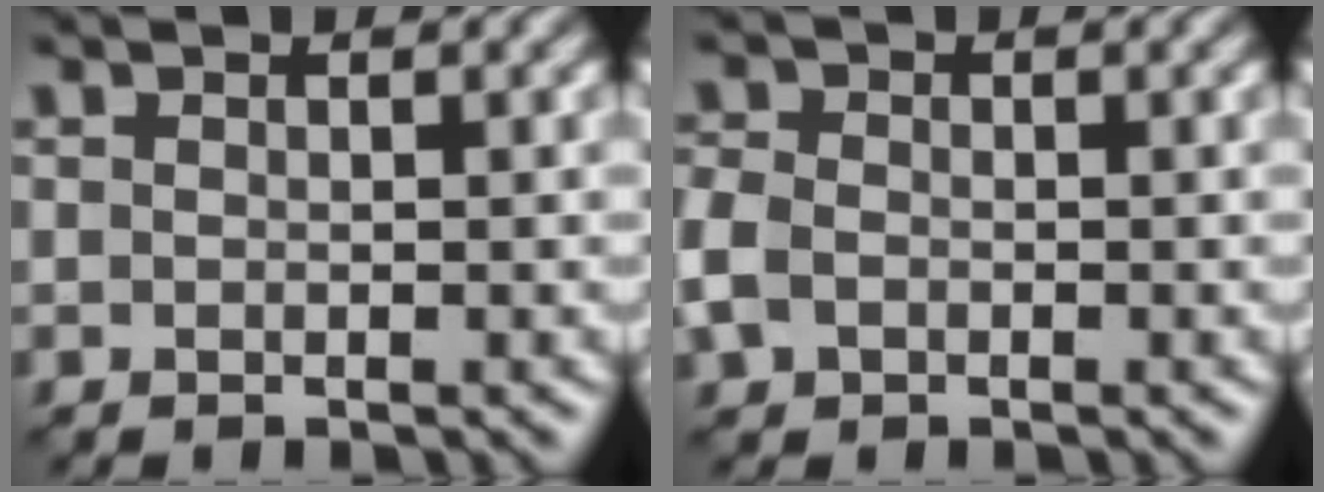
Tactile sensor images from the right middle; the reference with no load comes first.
{"total": 3.1, "force": [-0.8, 2.4, 1.8], "torque": [-0.054, 0.000, -0.026]}